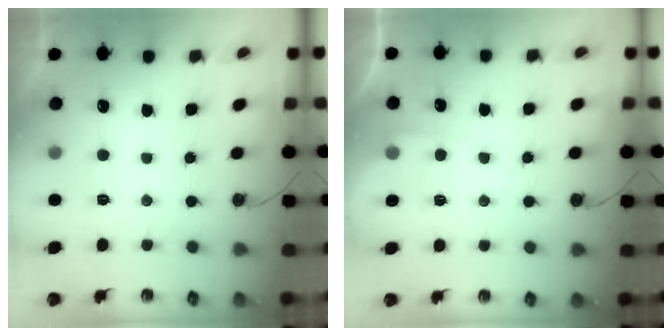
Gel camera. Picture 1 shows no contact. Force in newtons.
{"total": 3.7, "press": 3.6, "slide": 0.4}